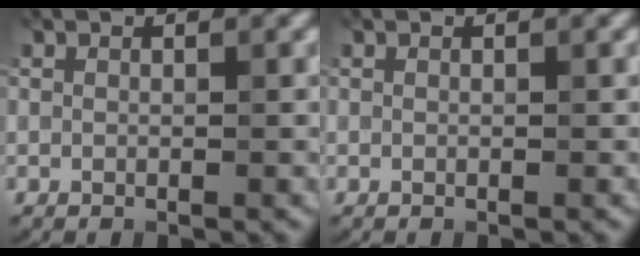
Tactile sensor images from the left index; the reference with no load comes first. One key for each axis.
{"total": 0.0}